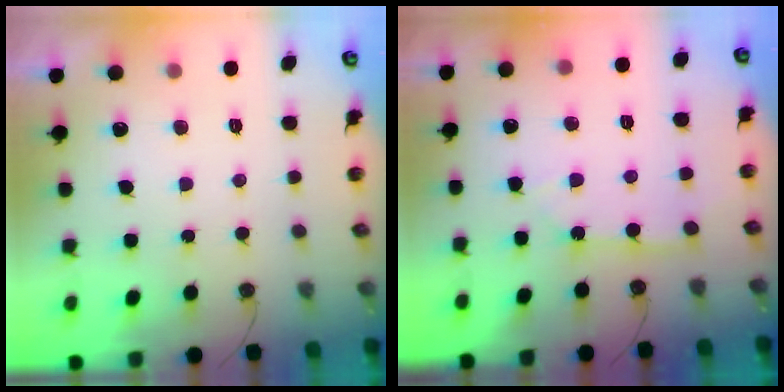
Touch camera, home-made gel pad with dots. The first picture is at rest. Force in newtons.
{"total": 3.1, "press": 3.1, "slide": 0.2}